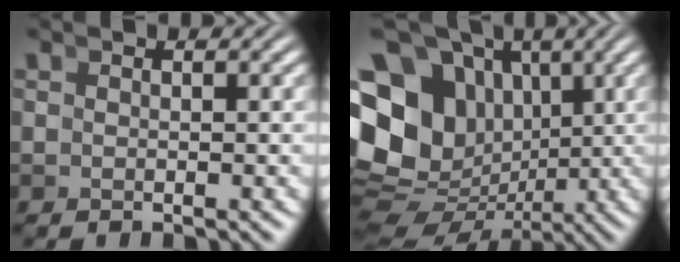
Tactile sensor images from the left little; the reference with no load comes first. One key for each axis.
{"total": 18.8, "fx": 0.4, "fy": 15.3, "fz": 10.9, "tx": -0.213, "ty": -0.046, "tz": 0.012}